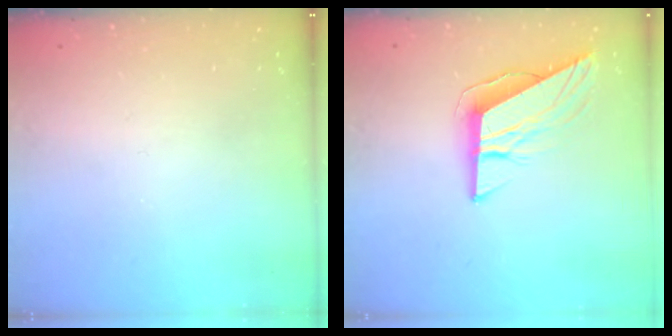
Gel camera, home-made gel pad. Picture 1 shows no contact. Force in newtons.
{"total": 9.4, "press": 9.4, "slide": 0.4}